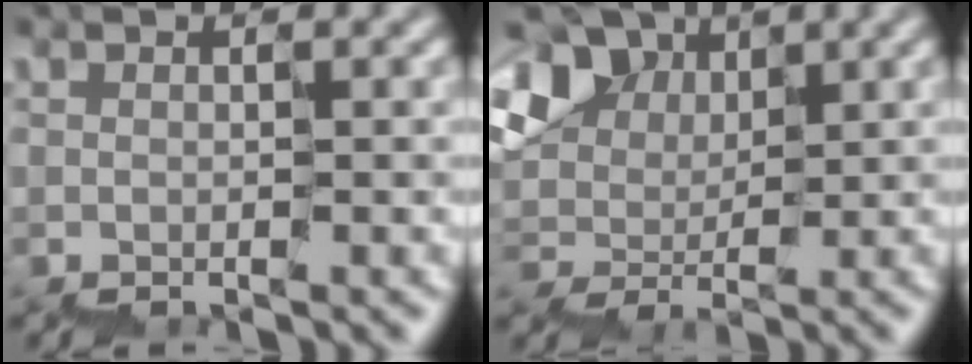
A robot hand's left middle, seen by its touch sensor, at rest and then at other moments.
{"total": 7.9, "force": [4.7, 5.2, 3.7], "torque": [-0.080, 0.035, 0.070]}